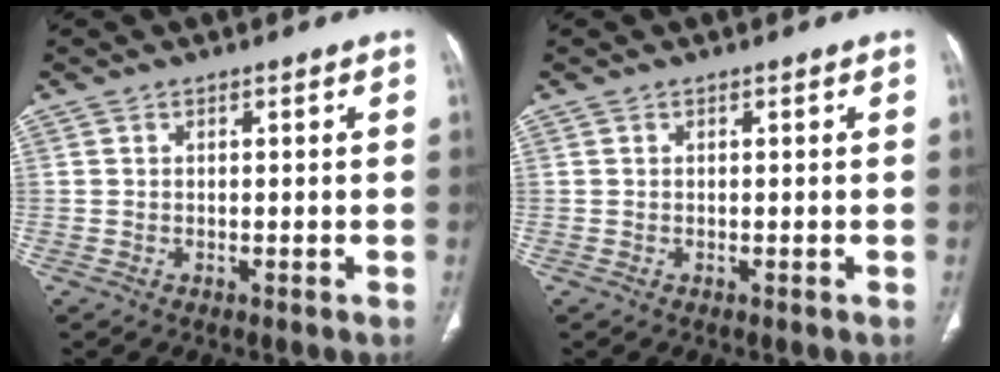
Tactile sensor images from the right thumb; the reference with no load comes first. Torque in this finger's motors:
{"motor_torque": [0.00, 0.00, 0.00, 0.00, 0.00]}